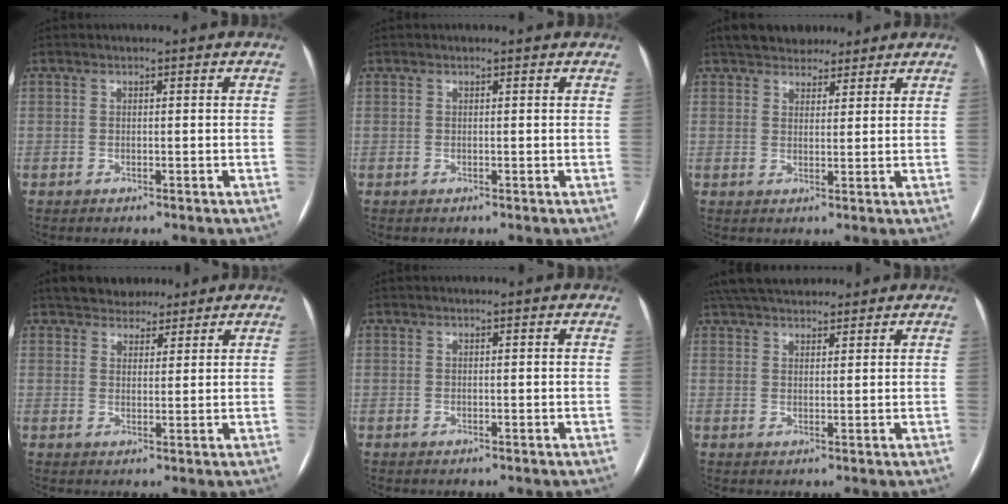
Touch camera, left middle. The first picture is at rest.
{"total": 0.7, "force": [0.7, 0.1, 0.1], "torque": [-0.007, 0.005, 0.005]}
{"total": 7.5, "force": [6.2, 3.3, 2.5], "torque": [-0.025, 0.018, 0.098]}
{"total": 5.8, "force": [4.9, 2.8, 1.5], "torque": [-0.011, 0.012, 0.078]}
{"total": 0.0}
{"total": 11.3, "force": [9.9, 3.3, 4.3], "torque": [-0.070, 0.045, 0.159]}